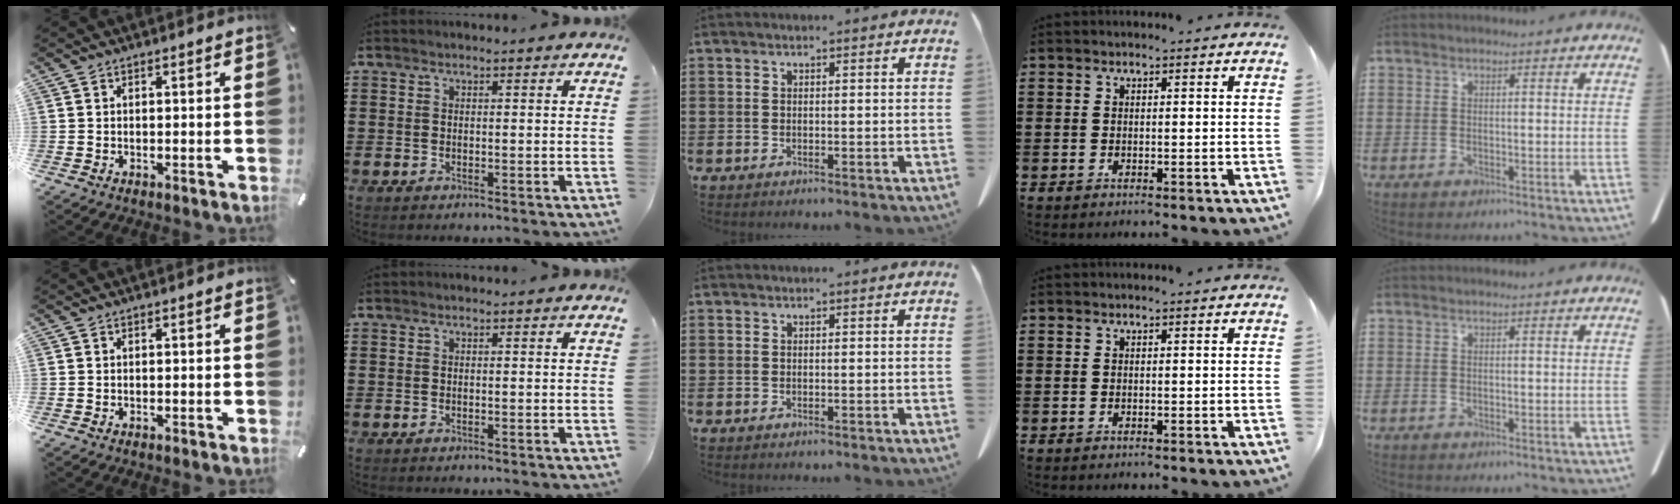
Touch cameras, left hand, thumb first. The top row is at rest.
{}